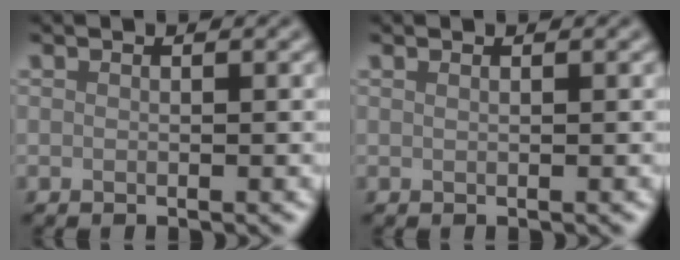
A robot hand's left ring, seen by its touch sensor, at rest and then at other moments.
{"total": 0.6, "force": [0.4, 0.2, 0.3], "torque": [-0.002, -0.002, 0.000]}